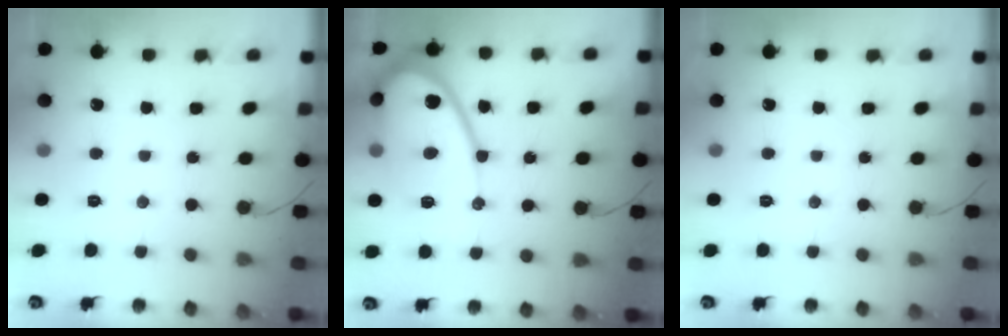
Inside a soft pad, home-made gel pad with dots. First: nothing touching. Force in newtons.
{"total": 13.8, "press": 13.7, "slide": 1.1}
{"total": 0.0}